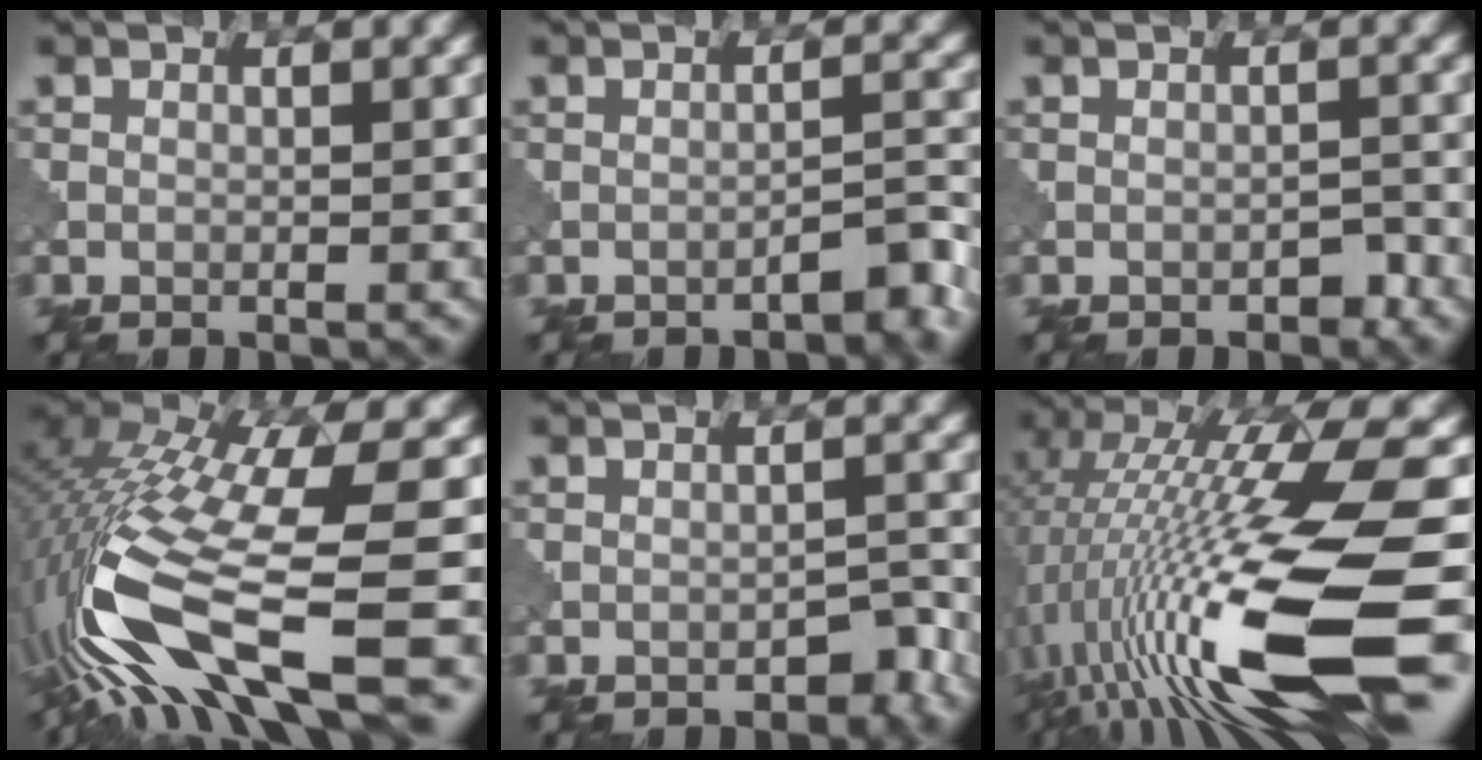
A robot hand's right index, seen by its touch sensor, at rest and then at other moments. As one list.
[{"total": 2.3, "force": [-2.0, 0.2, 1.1], "torque": [-0.011, 0.011, -0.034]}, {"total": 0.9, "force": [-0.8, 0.3, 0.1], "torque": [-0.002, 0.004, -0.012]}, {"total": 14.5, "force": [-4.3, 4.1, 13.2], "torque": [-0.273, -0.014, -0.060]}, {"total": 1.5, "force": [-1.3, 0.6, 0.4], "torque": [-0.006, 0.007, -0.016]}, {"total": 16.5, "force": [-3.7, 3.4, 15.7], "torque": [-0.287, 0.004, -0.054]}]